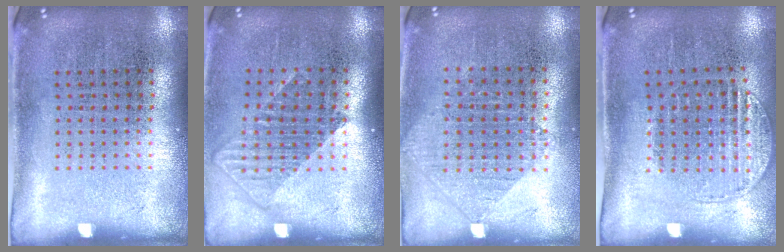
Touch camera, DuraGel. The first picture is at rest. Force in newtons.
{"total": 1.2, "press": 1.0, "slide": 0.7}
{"total": 0.9, "press": 0.8, "slide": 0.3}
{"total": 1.3, "press": 1.1, "slide": 0.7}